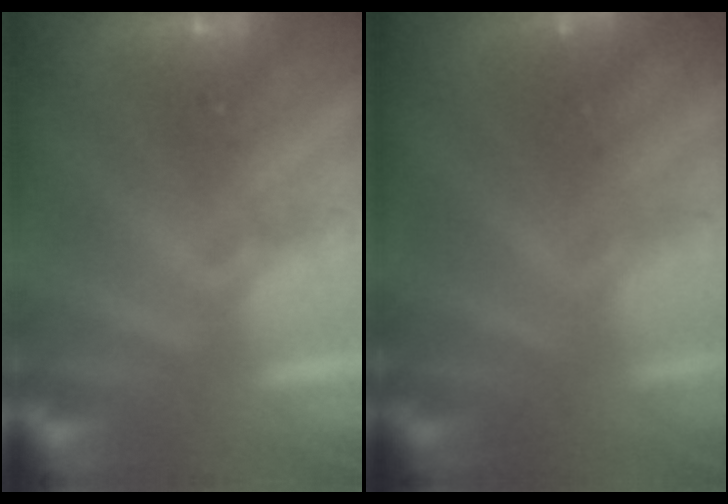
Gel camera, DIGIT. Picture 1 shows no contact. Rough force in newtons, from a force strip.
{"total": 1.5}